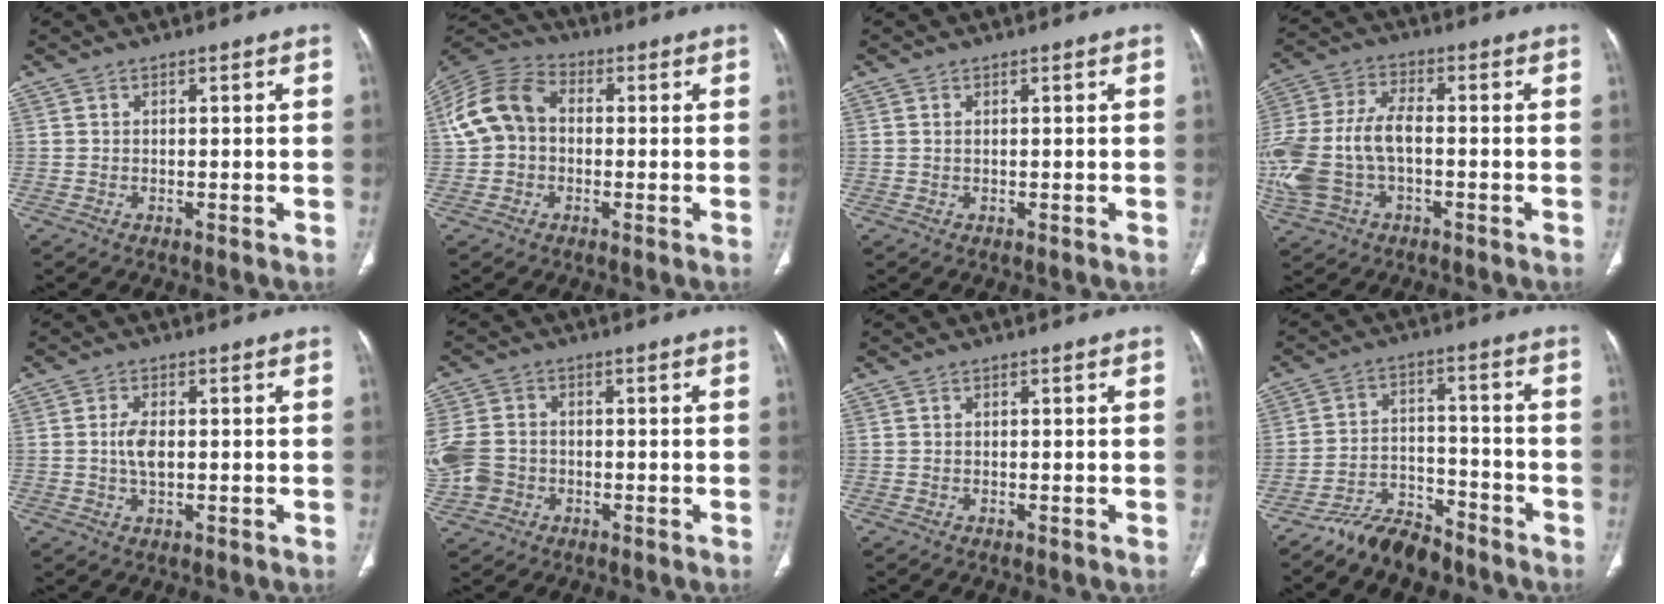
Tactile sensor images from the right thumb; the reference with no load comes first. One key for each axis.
{"total": 11.3, "fx": 0.4, "fy": 8.6, "fz": 7.3, "tx": -0.141, "ty": 0.034, "tz": -0.005}
{"total": 0.0}
{"total": 15.2, "fx": -2.5, "fy": 8.7, "fz": 12.2, "tx": -0.290, "ty": 0.020, "tz": -0.041}
{"total": 3.6, "fx": 0.1, "fy": 1.9, "fz": 3.1, "tx": -0.065, "ty": 0.003, "tz": 0.003}
{"total": 9.4, "fx": -1.7, "fy": 7.8, "fz": 4.9, "tx": -0.120, "ty": 0.014, "tz": -0.026}
{"total": 0.0}
{"total": 8.4, "fx": -7.2, "fy": 3.5, "fz": 2.5, "tx": -0.030, "ty": 0.059, "tz": -0.131}